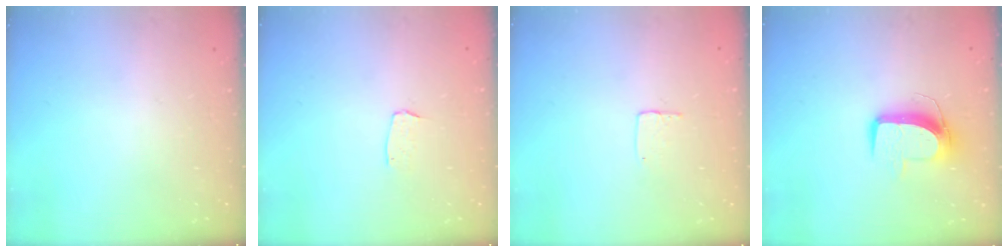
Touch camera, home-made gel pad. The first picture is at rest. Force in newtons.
{"total": 3.0, "press": 3.0, "slide": 0.2}
{"total": 3.5, "press": 3.5, "slide": 0.2}
{"total": 10.3, "press": 10.3, "slide": 0.8}